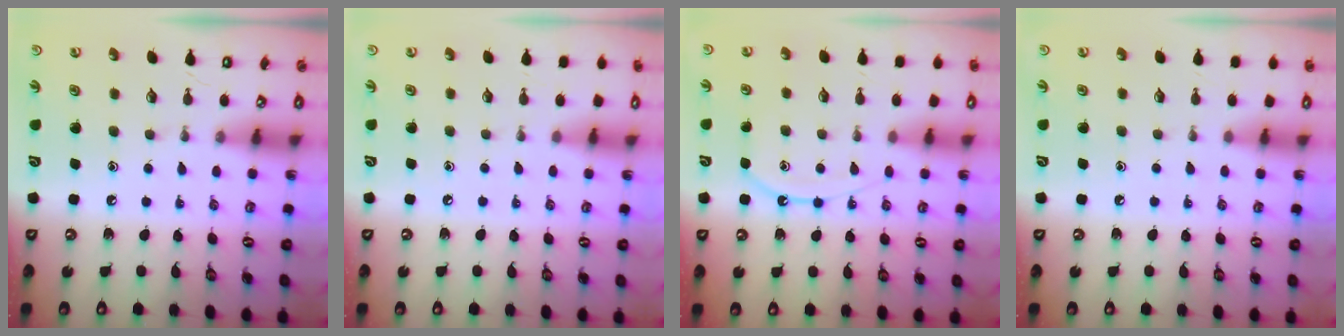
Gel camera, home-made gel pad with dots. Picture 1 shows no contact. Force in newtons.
{"total": 3.3, "press": 3.3, "slide": 0.6}
{"total": 9.4, "press": 9.3, "slide": 1.0}
{"total": 3.4, "press": 3.4, "slide": 0.5}